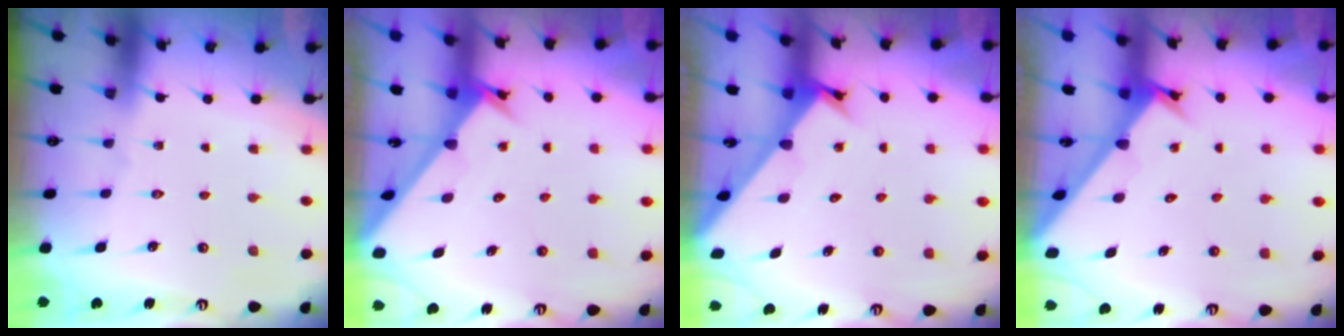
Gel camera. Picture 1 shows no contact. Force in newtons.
{"total": 2.5, "press": 2.5, "slide": 0.2}
{"total": 2.4, "press": 2.4, "slide": 0.2}
{"total": 2.7, "press": 2.7, "slide": 0.2}